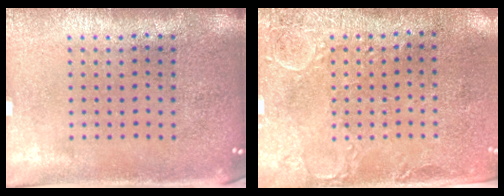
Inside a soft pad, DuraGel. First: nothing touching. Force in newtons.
{"total": 2.9, "press": 2.3, "slide": 1.8}